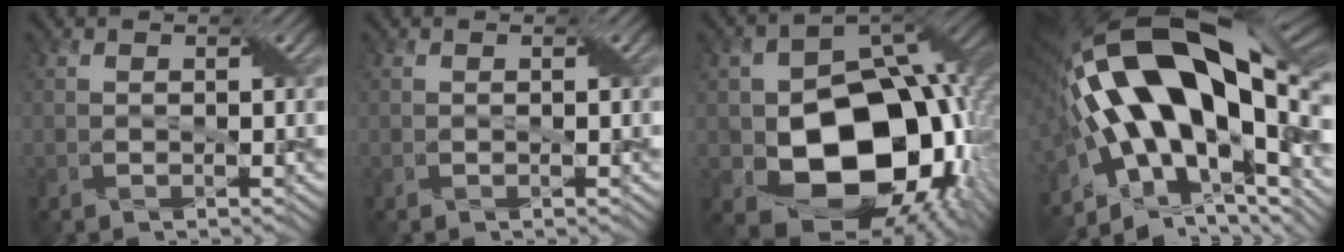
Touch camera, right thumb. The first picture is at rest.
{"total": 0.0}
{"total": 17.3, "force": [-3.9, 12.7, 11.1], "torque": [-0.161, -0.045, -0.049]}
{"total": 21.2, "force": [0.4, 11.3, 18.0], "torque": [-0.349, -0.003, 0.005]}